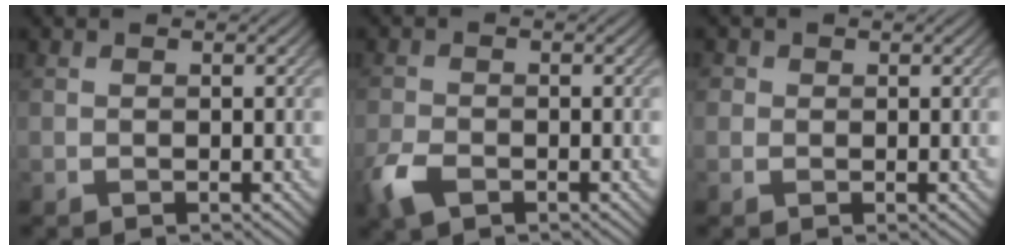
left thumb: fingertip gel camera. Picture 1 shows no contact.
{"total": 3.8, "force": [-2.2, 1.9, 2.5], "torque": [-0.061, -0.008, -0.052]}
{"total": 0.9, "force": [0.3, 0.8, 0.1], "torque": [0.001, -0.001, 0.000]}